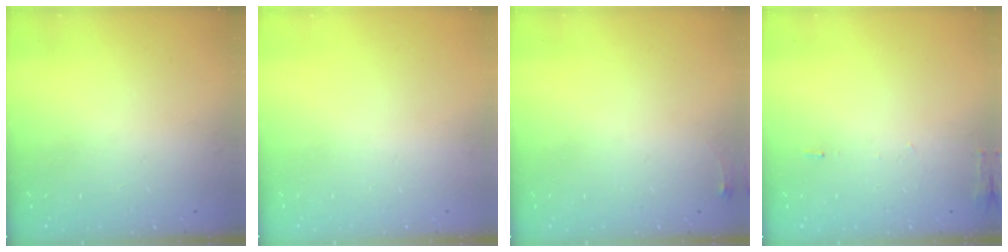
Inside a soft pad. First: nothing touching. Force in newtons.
{"total": 0.0}
{"total": 3.6, "press": 3.5, "slide": 0.6}
{"total": 5.9, "press": 5.7, "slide": 1.6}